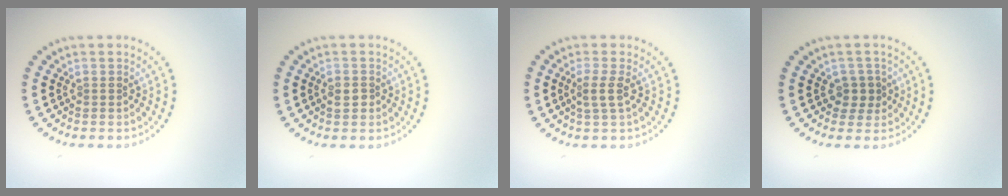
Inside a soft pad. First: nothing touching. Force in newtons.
{"total": 1.2, "press": 1.2, "slide": 0.4}
{"total": 1.6, "press": 1.3, "slide": 1.0}
{"total": 1.8, "press": 1.5, "slide": 1.0}